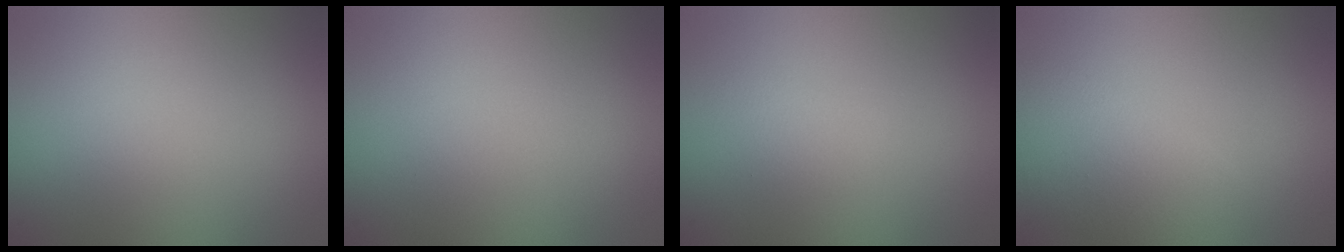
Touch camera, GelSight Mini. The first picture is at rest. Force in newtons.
{"total": 0.0}
{"total": 0.9, "press": 0.9, "slide": 0.0}
{"total": 3.1, "press": 3.1, "slide": 0.1}